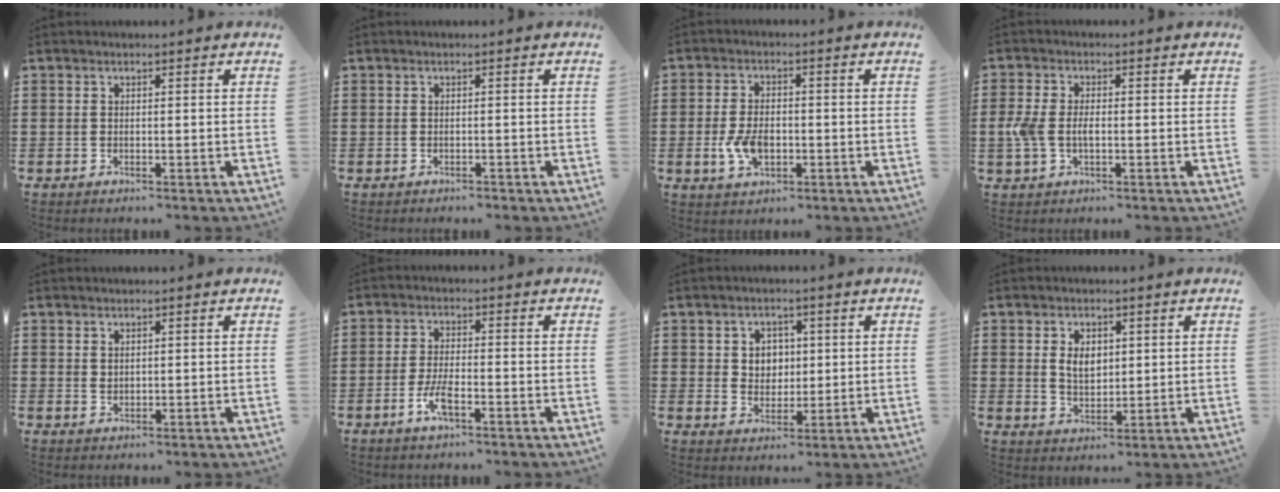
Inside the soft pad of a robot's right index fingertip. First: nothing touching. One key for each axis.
{"total": 0.7, "fx": -0.7, "fy": 0.0, "fz": 0.0, "tx": -0.002, "ty": -0.002, "tz": -0.014}
{"total": 5.5, "fx": -1.3, "fy": 3.2, "fz": 4.2, "tx": -0.095, "ty": 0.000, "tz": -0.025}
{"total": 4.0, "fx": -0.5, "fy": 2.3, "fz": 3.3, "tx": -0.084, "ty": -0.003, "tz": -0.015}
{"total": 1.1, "fx": 0.9, "fy": 0.6, "fz": 0.3, "tx": -0.008, "ty": 0.002, "tz": 0.018}
{"total": 4.4, "fx": -2.0, "fy": 1.2, "fz": 3.7, "tx": -0.081, "ty": -0.002, "tz": -0.043}
{"total": 3.8, "fx": 1.1, "fy": 3.5, "fz": 1.1, "tx": -0.029, "ty": 0.009, "tz": 0.015}
{"total": 4.0, "fx": 1.0, "fy": 2.7, "fz": 2.8, "tx": -0.054, "ty": 0.006, "tz": 0.015}